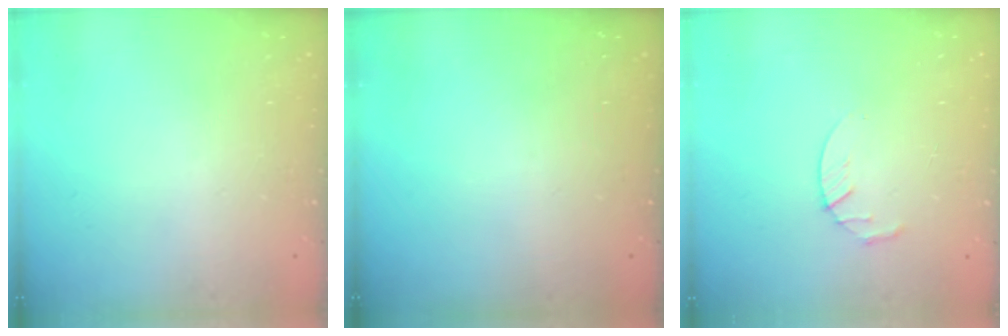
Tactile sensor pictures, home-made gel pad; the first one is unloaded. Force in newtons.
{"total": 0.0}
{"total": 3.0, "press": 2.9, "slide": 0.5}